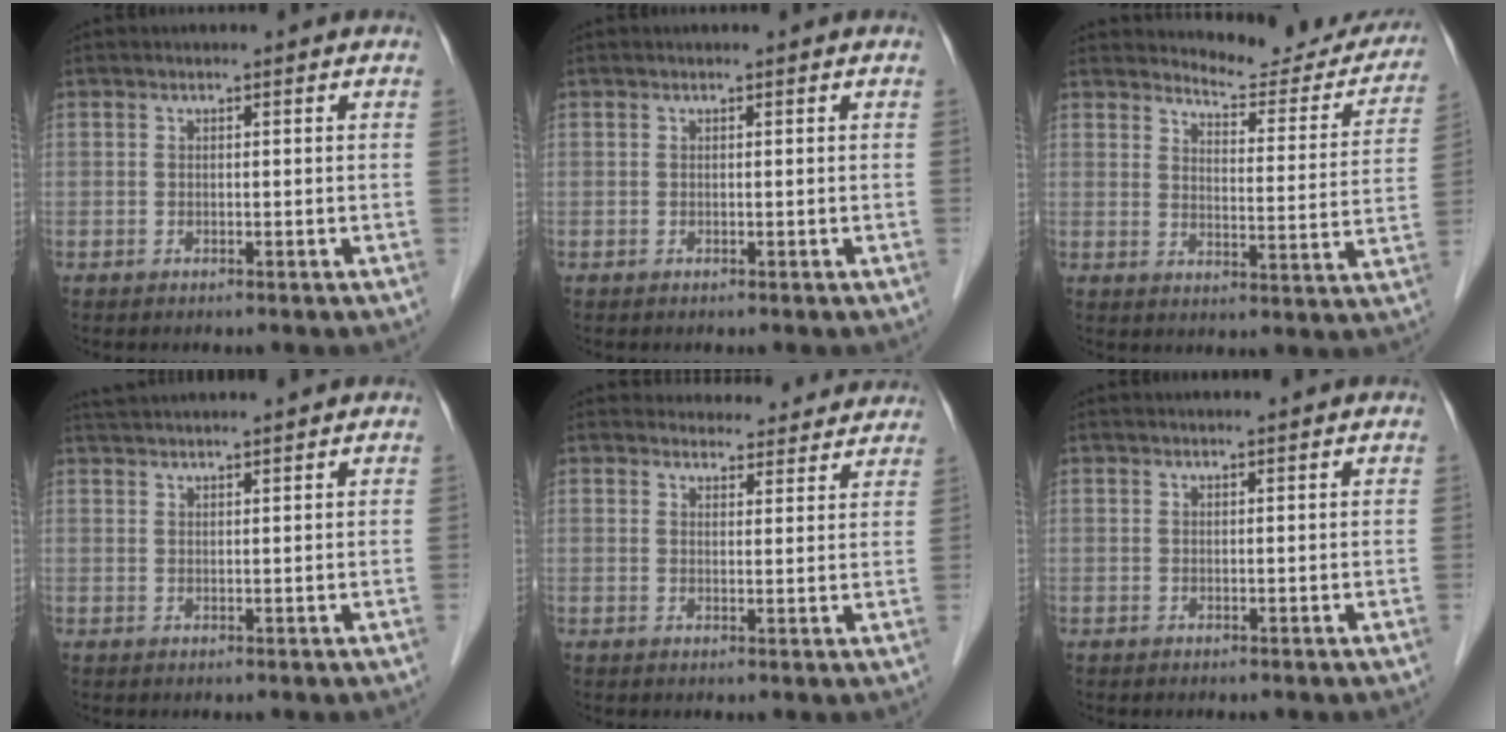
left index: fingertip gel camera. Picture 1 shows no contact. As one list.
[{"total": 0.0}, {"total": 14.0, "force": [13.5, 2.7, 2.3], "torque": [-0.009, -0.056, 0.148]}, {"total": 6.9, "force": [6.3, -0.5, 2.7], "torque": [-0.044, 0.033, 0.096]}, {"total": 10.0, "force": [9.6, 2.9, 0.9], "torque": [0.021, 0.007, 0.094]}, {"total": 1.5, "force": [1.3, -0.1, 0.6], "torque": [-0.006, 0.011, 0.018]}]